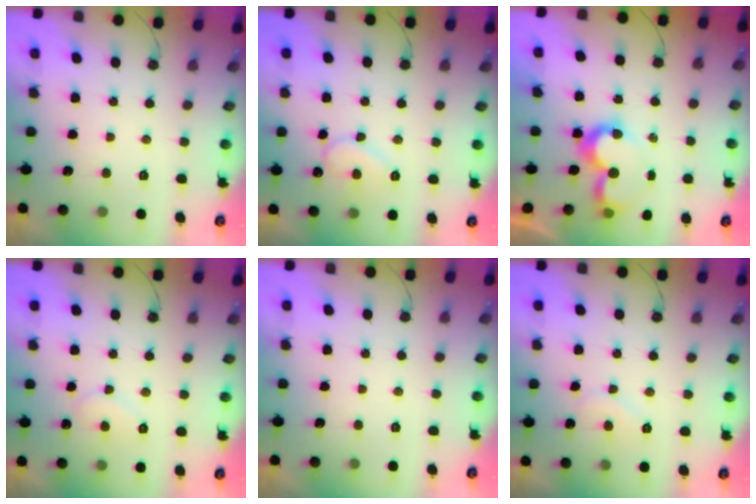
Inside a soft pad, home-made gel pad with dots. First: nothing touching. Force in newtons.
{"total": 8.6, "press": 8.5, "slide": 0.7}
{"total": 7.3, "press": 7.3, "slide": 0.6}
{"total": 7.4, "press": 7.4, "slide": 0.6}
{"total": 0.0}
{"total": 6.6, "press": 6.6, "slide": 0.5}